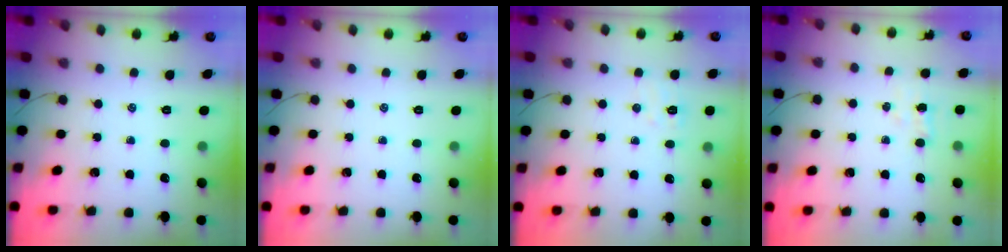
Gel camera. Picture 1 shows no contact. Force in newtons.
{"total": 0.0}
{"total": 4.8, "press": 4.6, "slide": 1.2}
{"total": 2.5, "press": 2.3, "slide": 0.8}